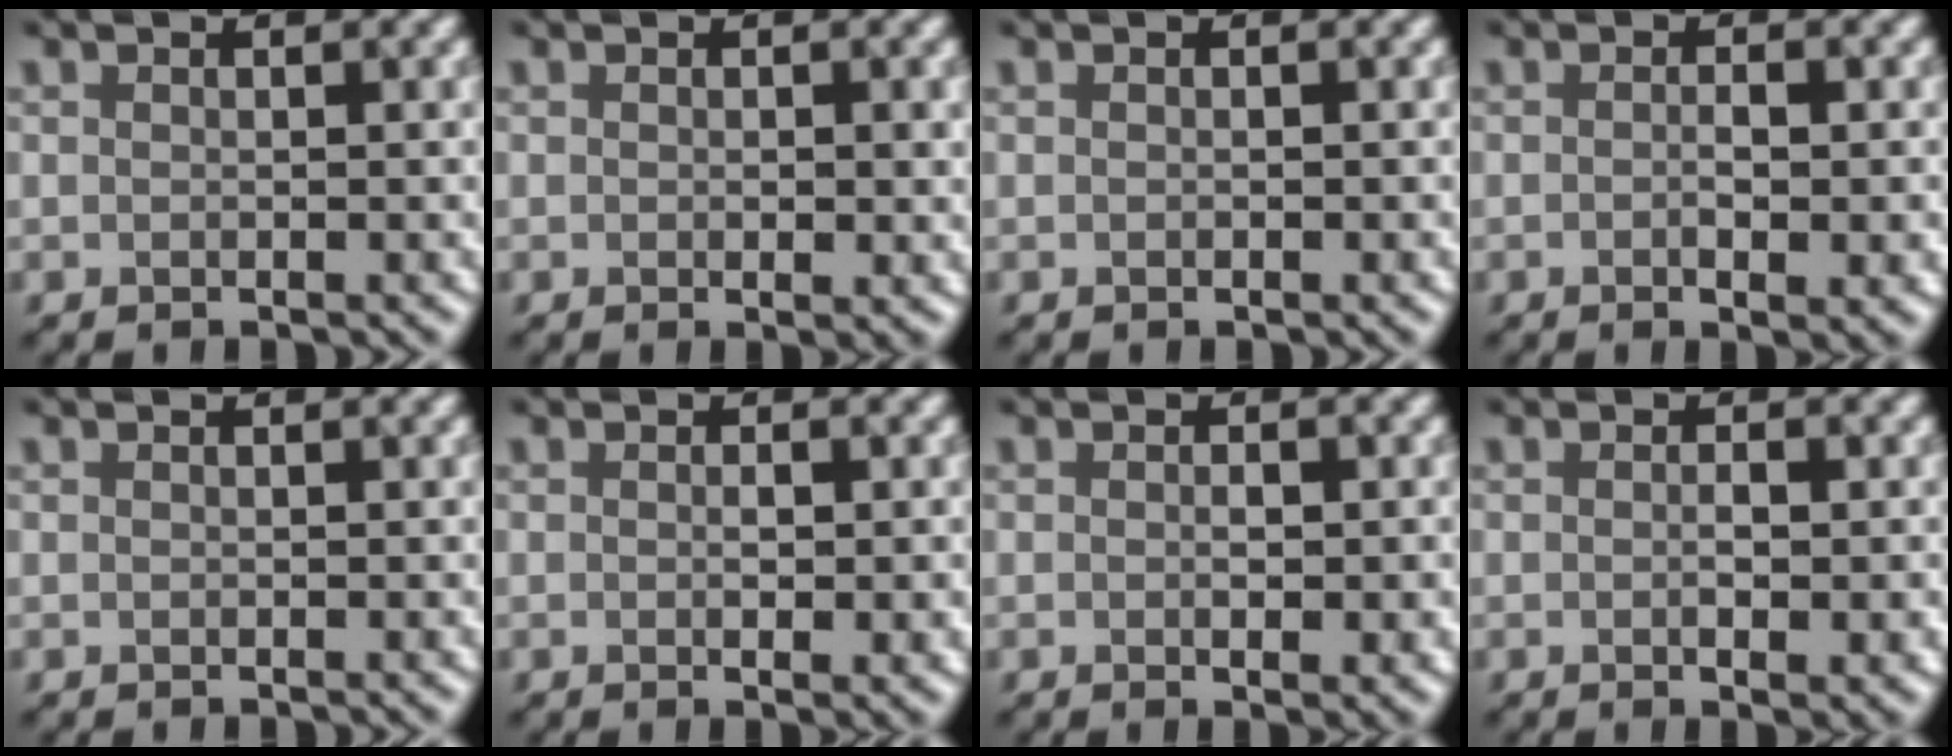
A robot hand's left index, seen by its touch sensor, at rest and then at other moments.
{"total": 1.1, "force": [-0.5, -0.1, 0.9], "torque": [-0.012, 0.003, 0.007]}
{"total": 0.6, "force": [-0.3, 0.3, 0.4], "torque": [0.004, 0.010, -0.006]}
{"total": 2.5, "force": [-1.2, 0.3, 2.2], "torque": [-0.037, 0.000, -0.002]}
{"total": 0.0}
{"total": 1.9, "force": [-0.8, 0.1, 1.7], "torque": [-0.026, 0.003, 0.003]}
{"total": 1.9, "force": [-0.9, 0.3, 1.7], "torque": [-0.028, 0.002, 0.002]}
{"total": 2.2, "force": [-0.9, 0.2, 2.0], "torque": [-0.033, 0.002, 0.001]}